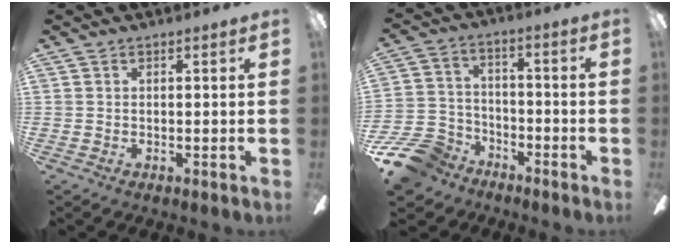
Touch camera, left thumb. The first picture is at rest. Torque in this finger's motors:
{"motor_torque": [-0.14, 0.91, 0.12, -0.01, 0.01]}